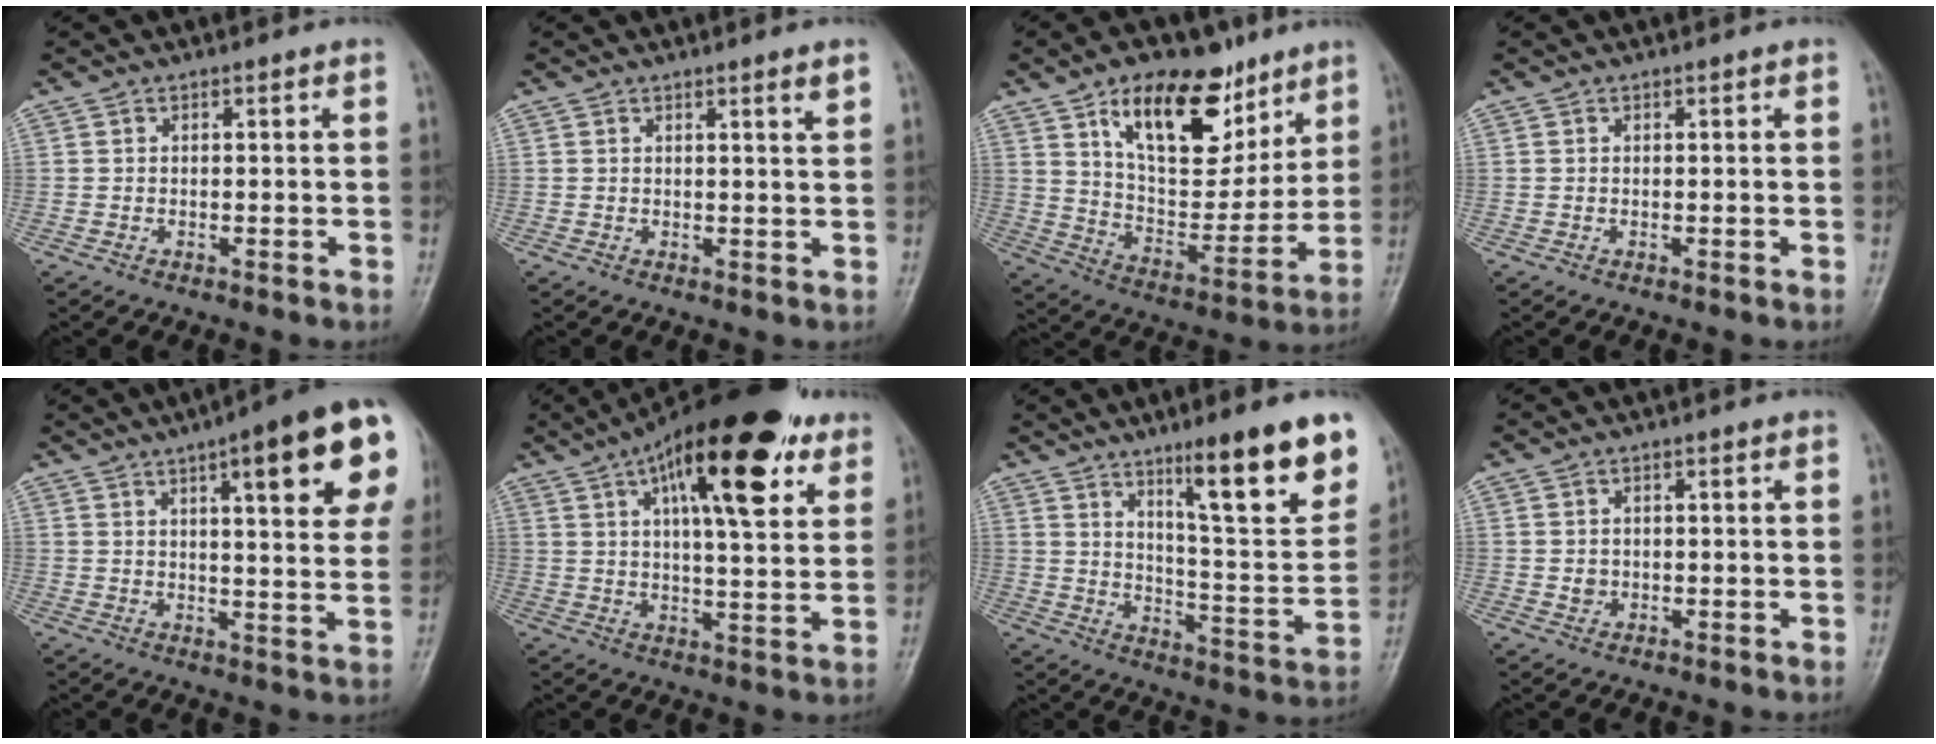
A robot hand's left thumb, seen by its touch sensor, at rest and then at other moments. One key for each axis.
{"total": 2.0, "fx": 1.3, "fy": -0.2, "fz": 1.6, "tx": -0.023, "ty": -0.011, "tz": 0.019}
{"total": 20.6, "fx": 11.6, "fy": 10.8, "fz": 13.3, "tx": -0.154, "ty": -0.053, "tz": 0.198}
{"total": 0.0}
{"total": 19.4, "fx": 7.8, "fy": 4.6, "fz": 17.1, "tx": -0.200, "ty": -0.014, "tz": 0.094}
{"total": 22.2, "fx": 10.7, "fy": 7.8, "fz": 17.8, "tx": -0.248, "ty": -0.007, "tz": 0.158}
{"total": 19.3, "fx": 11.6, "fy": 3.0, "fz": 15.2, "tx": -0.187, "ty": -0.062, "tz": 0.183}
{"total": 1.6, "fx": -0.3, "fy": 1.5, "fz": 0.5, "tx": 0.003, "ty": 0.006, "tz": -0.003}